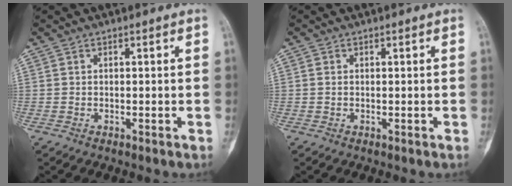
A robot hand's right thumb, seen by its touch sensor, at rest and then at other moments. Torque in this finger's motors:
{"motor_torque": [-0.29, -0.48, 0.21, 0.15, -0.03]}